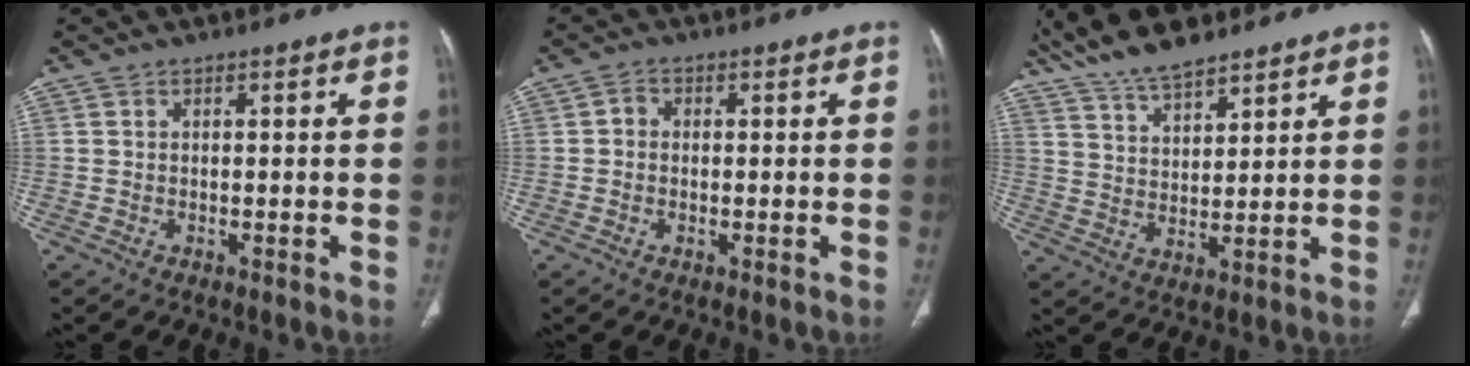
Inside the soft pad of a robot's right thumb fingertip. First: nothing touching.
{"total": 0.7, "force": [0.1, 0.6, 0.4], "torque": [-0.005, 0.001, 0.001]}
{"total": 11.9, "force": [9.8, 3.5, 5.8], "torque": [-0.093, -0.035, 0.183]}